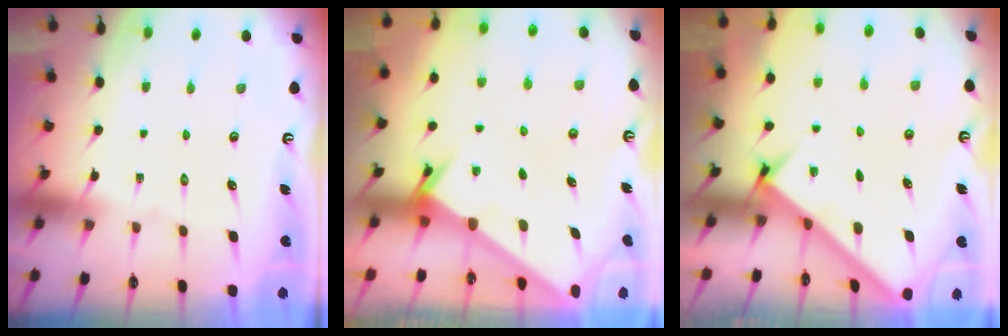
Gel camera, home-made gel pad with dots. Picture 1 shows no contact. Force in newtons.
{"total": 2.2, "press": 2.2, "slide": 0.2}
{"total": 2.8, "press": 2.8, "slide": 0.4}